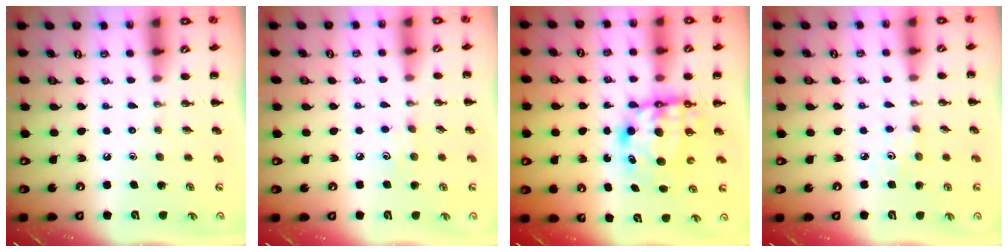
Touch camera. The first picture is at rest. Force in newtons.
{"total": 5.1, "press": 4.8, "slide": 1.5}
{"total": 7.4, "press": 7.2, "slide": 1.8}
{"total": 2.6, "press": 2.5, "slide": 0.7}